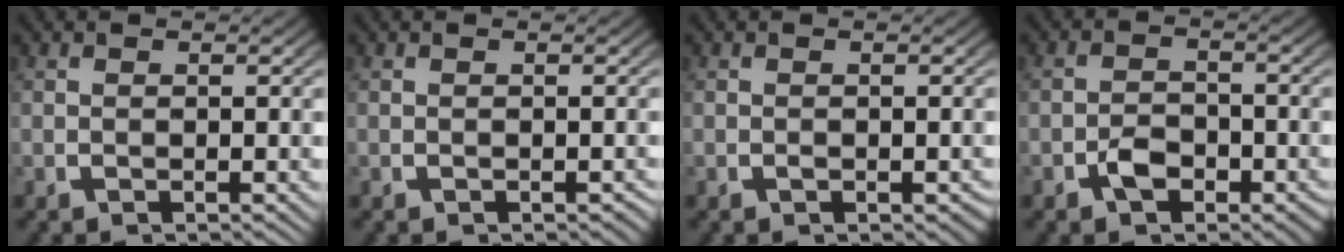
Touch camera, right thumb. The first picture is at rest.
{"total": 0.7, "force": [-0.6, 0.2, 0.3], "torque": [-0.006, -0.003, -0.005]}
{"total": 0.9, "force": [-0.4, 0.5, 0.6], "torque": [-0.008, -0.003, -0.003]}
{"total": 2.8, "force": [-1.6, 1.8, 1.4], "torque": [-0.023, -0.008, -0.024]}